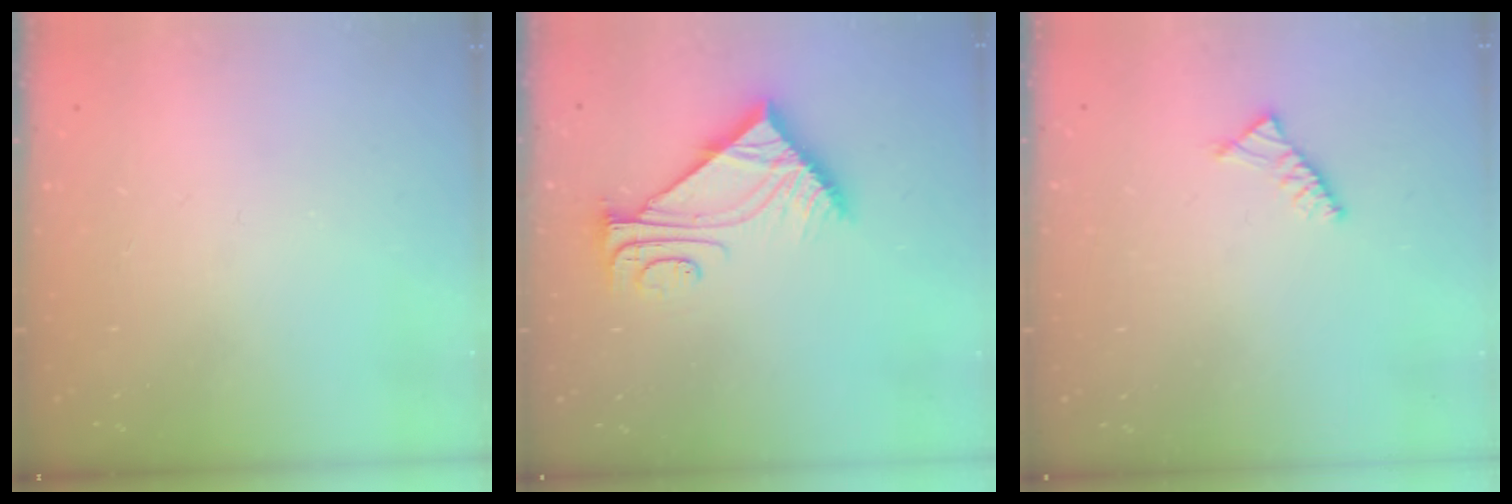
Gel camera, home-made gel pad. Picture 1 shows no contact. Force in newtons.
{"total": 8.9, "press": 8.9, "slide": 0.2}
{"total": 3.1, "press": 3.0, "slide": 0.7}